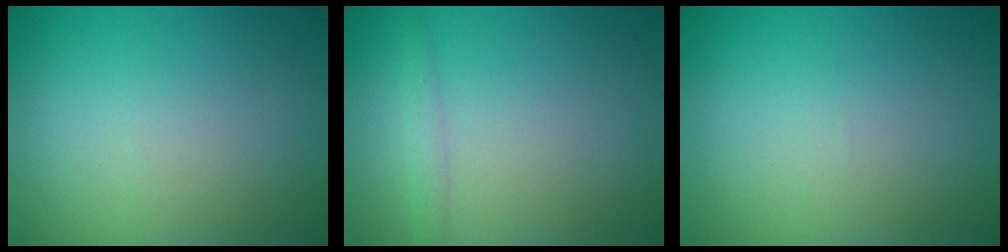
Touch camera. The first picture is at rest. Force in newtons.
{"total": 1.1, "press": 1.1, "slide": 0.1}
{"total": 0.0}